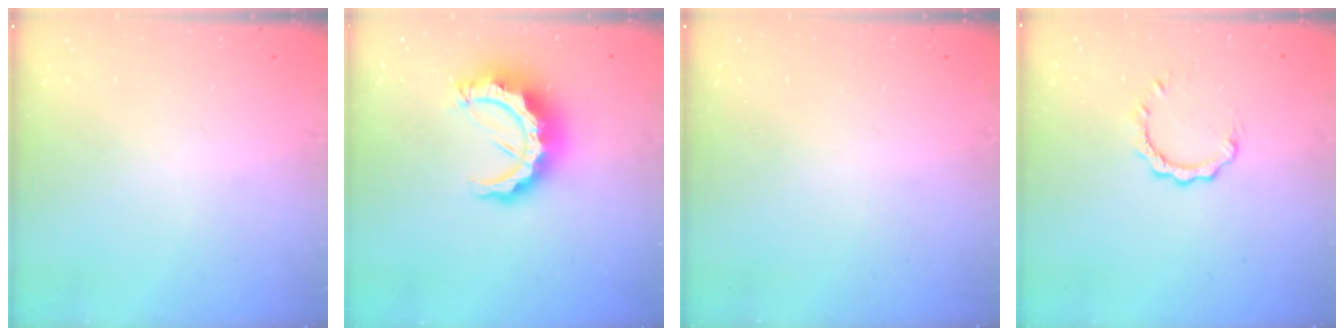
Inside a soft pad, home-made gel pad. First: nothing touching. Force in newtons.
{"total": 12.7, "press": 12.6, "slide": 1.1}
{"total": 0.0}
{"total": 4.0, "press": 4.0, "slide": 0.4}